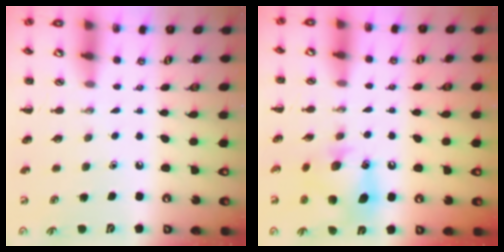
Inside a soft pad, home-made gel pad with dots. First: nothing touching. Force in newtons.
{"total": 11.4, "press": 11.3, "slide": 1.7}